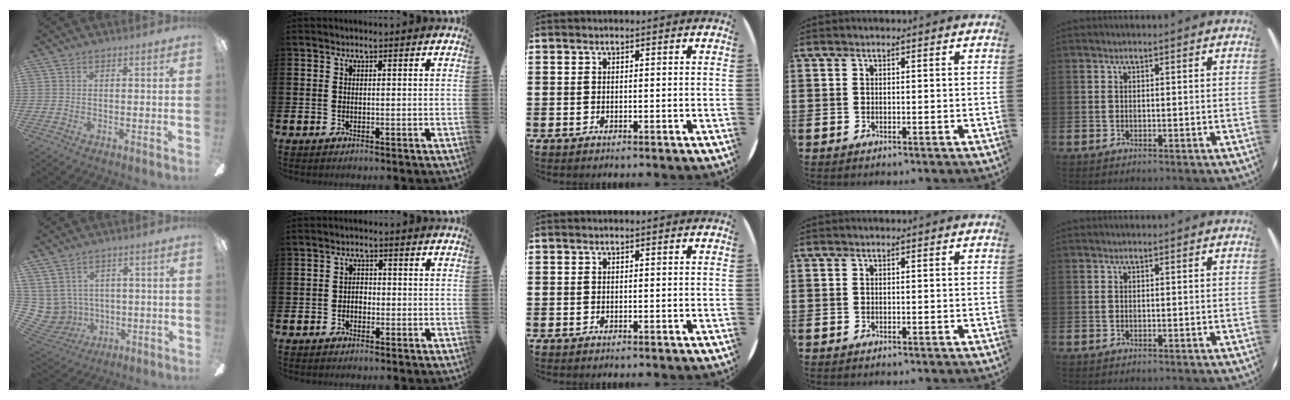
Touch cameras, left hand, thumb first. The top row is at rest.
{"thumb": {"total": 7.2, "force": [2.9, 6.5, 0.9], "torque": [-0.071, -0.022, 0.064]}, "index": {"total": 1.6, "force": [-0.7, 1.3, 0.7], "torque": [-0.013, 0.003, -0.017]}}